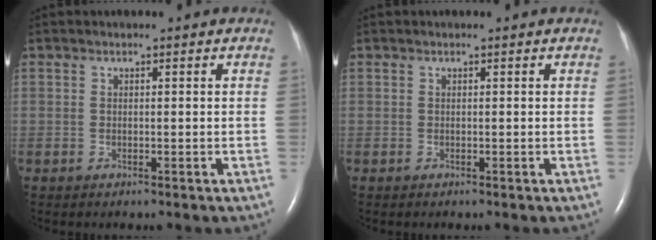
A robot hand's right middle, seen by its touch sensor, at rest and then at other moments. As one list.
[{"total": 0.0}]